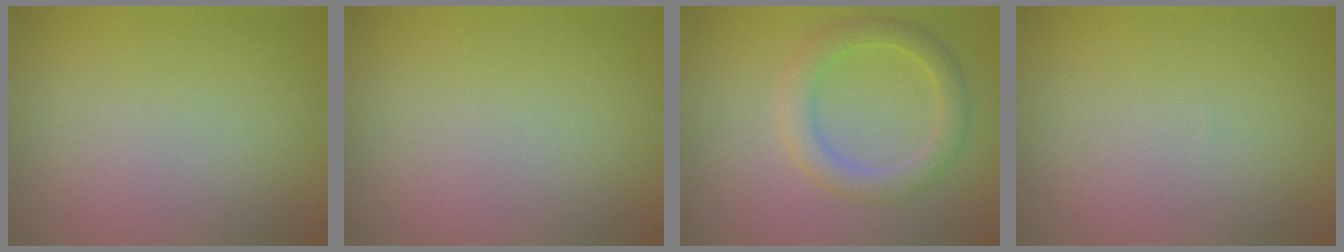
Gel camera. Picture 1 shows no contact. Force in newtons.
{"total": 0.0}
{"total": 3.3, "press": 3.3, "slide": 0.2}
{"total": 0.0}